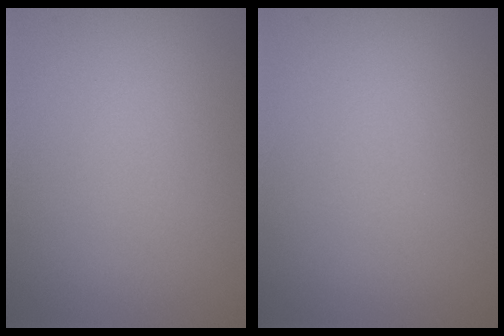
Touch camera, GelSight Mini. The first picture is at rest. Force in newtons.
{"total": 0.0}